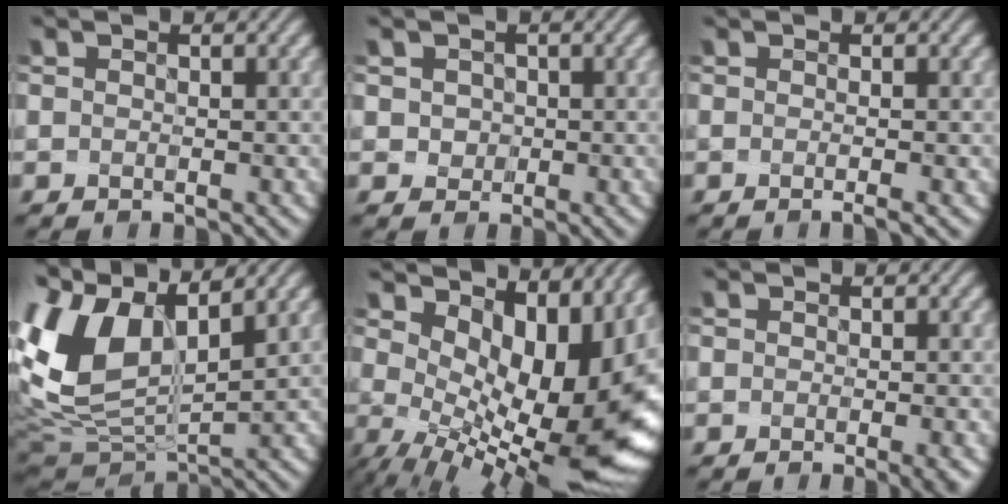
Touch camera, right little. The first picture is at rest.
{"total": 1.5, "force": [0.0, 1.4, 0.5], "torque": [0.005, 0.005, 0.001]}
{"total": 1.3, "force": [-0.5, 0.0, 1.2], "torque": [-0.019, -0.004, -0.003]}
{"total": 11.6, "force": [4.7, 6.2, 8.6], "torque": [-0.226, 0.009, 0.098]}
{"total": 15.4, "force": [1.5, 7.4, 13.4], "torque": [-0.171, -0.016, 0.047]}
{"total": 2.6, "force": [-0.9, 1.1, 2.2], "torque": [-0.019, -0.004, -0.009]}